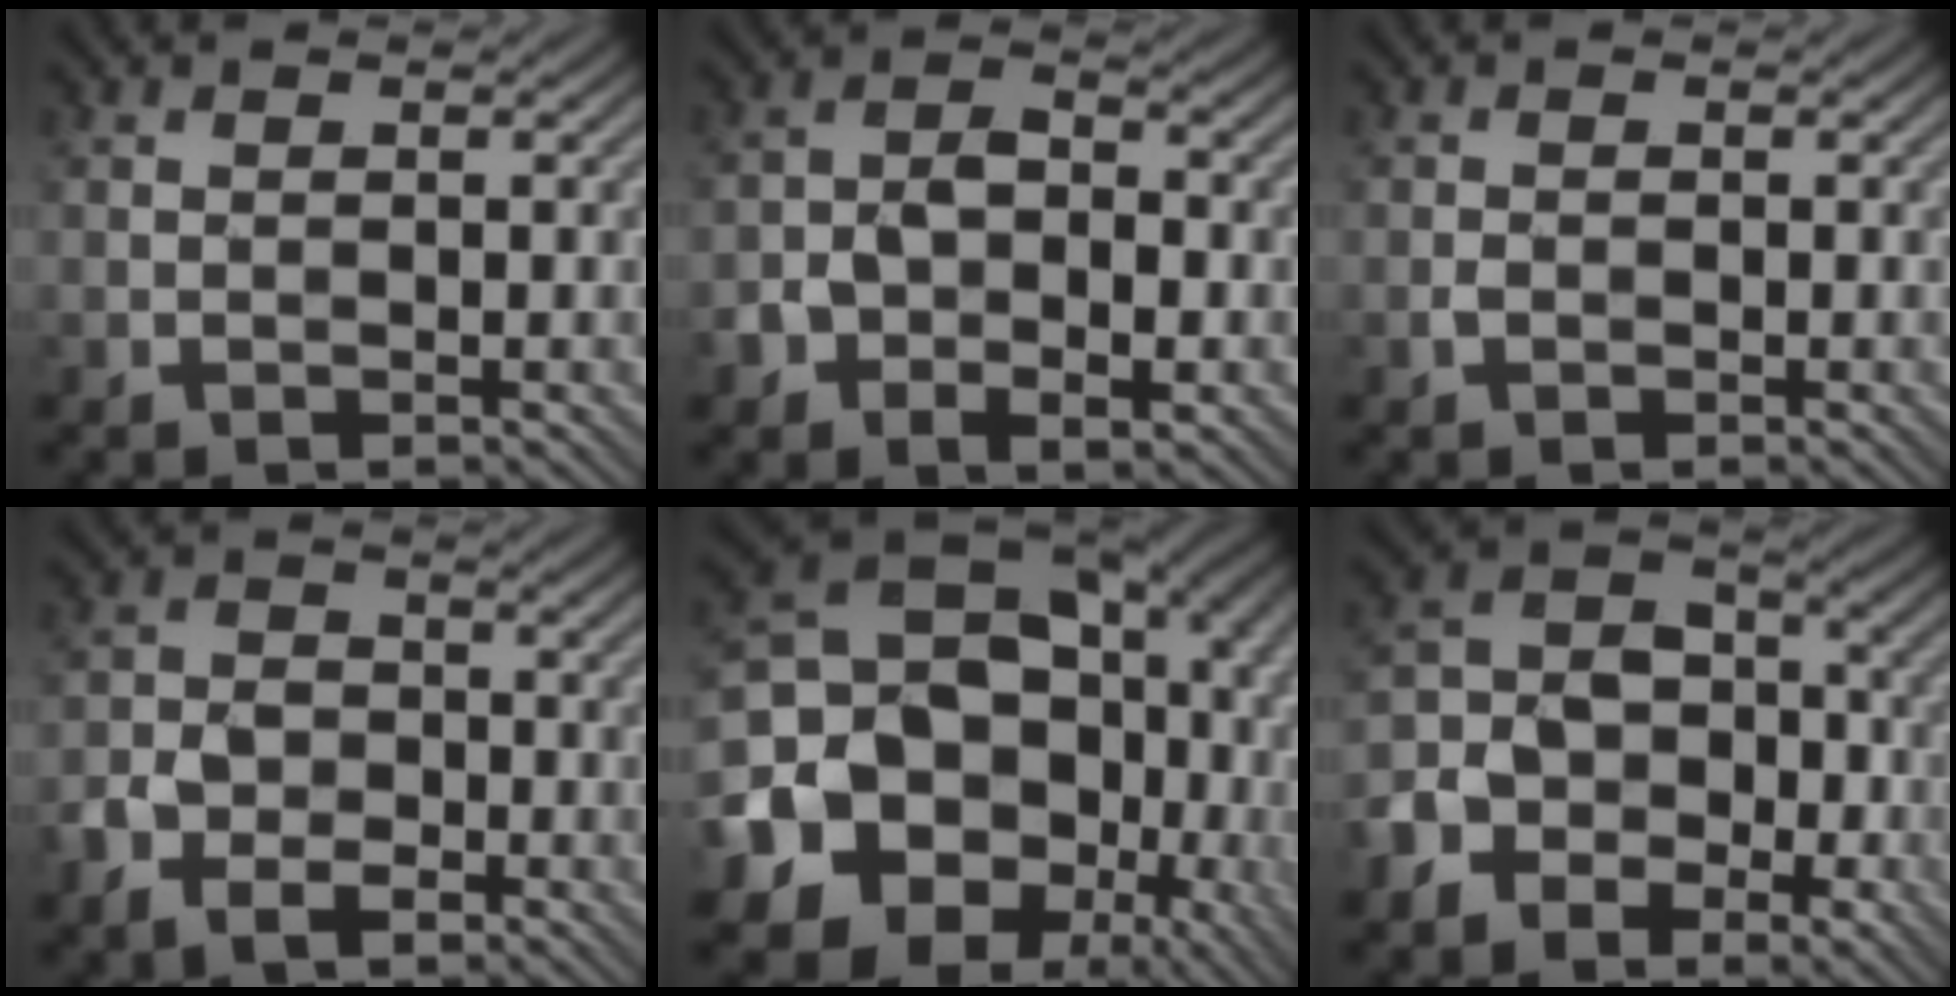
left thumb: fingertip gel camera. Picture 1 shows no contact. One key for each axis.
{"total": 6.5, "fx": -2.6, "fy": 4.1, "fz": 4.4, "tx": -0.065, "ty": -0.003, "tz": -0.048}
{"total": 0.6, "fx": -0.3, "fy": 0.4, "fz": 0.3, "tx": -0.008, "ty": 0.000, "tz": -0.007}
{"total": 5.8, "fx": -3.2, "fy": 3.8, "fz": 3.0, "tx": -0.056, "ty": -0.006, "tz": -0.070}
{"total": 21.0, "fx": -3.6, "fy": 17.5, "fz": 11.1, "tx": -0.213, "ty": -0.031, "tz": -0.059}
{"total": 9.3, "fx": -4.7, "fy": 6.8, "fz": 4.3, "tx": -0.091, "ty": -0.010, "tz": -0.101}